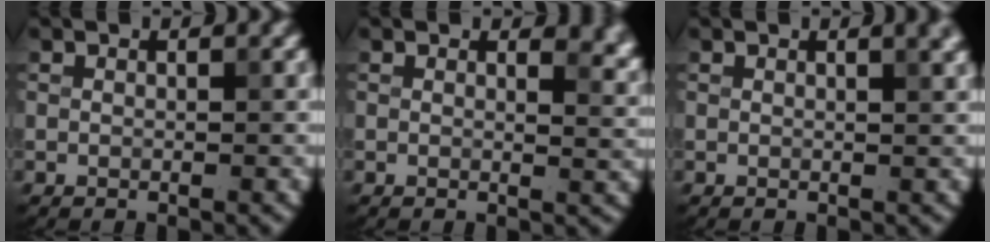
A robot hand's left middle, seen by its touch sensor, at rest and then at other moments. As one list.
[{"total": 2.5, "force": [1.7, 1.0, 1.5], "torque": [-0.014, -0.007, 0.023]}, {"total": 2.1, "force": [1.1, 0.8, 1.6], "torque": [-0.008, 0.005, 0.009]}]